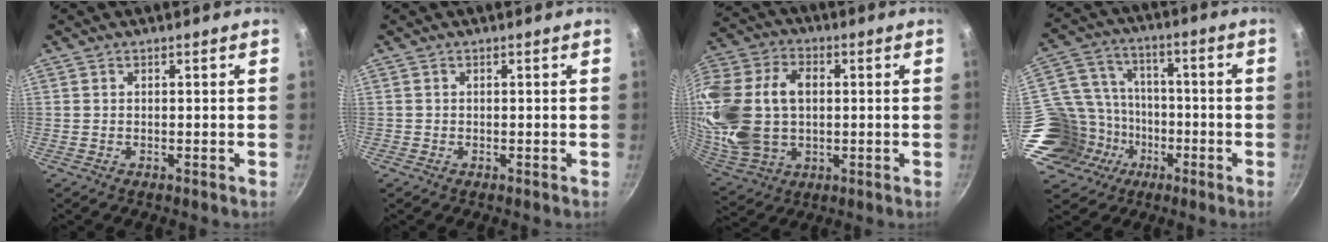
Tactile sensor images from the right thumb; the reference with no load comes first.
{"total": 0.0}
{"total": 24.0, "force": [1.8, 16.9, 16.9], "torque": [-0.356, 0.021, 0.041]}
{"total": 20.8, "force": [-7.9, 17.1, 8.8], "torque": [-0.168, 0.066, -0.117]}